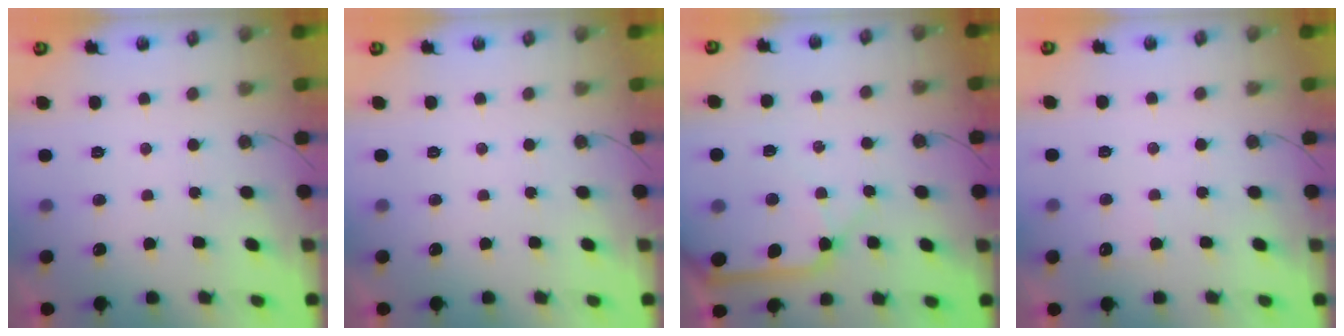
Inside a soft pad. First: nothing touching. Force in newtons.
{"total": 0.0}
{"total": 10.5, "press": 10.4, "slide": 1.6}
{"total": 4.3, "press": 4.3, "slide": 0.4}